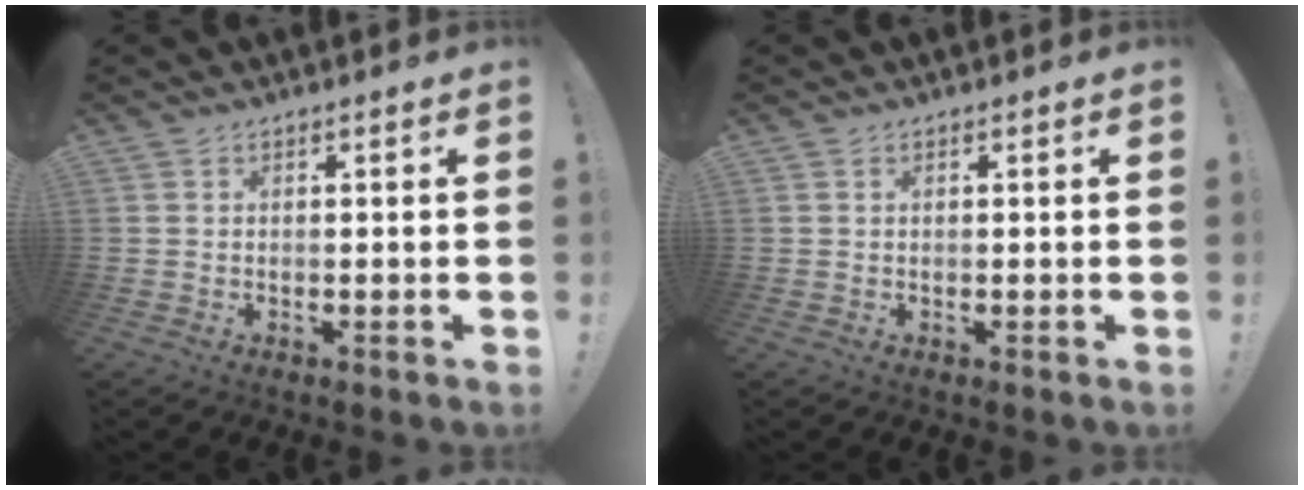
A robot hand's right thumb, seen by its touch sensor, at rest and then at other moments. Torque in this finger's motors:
{"motor_torque": [0.04, -0.03, 0.14, -0.16, 0.08]}